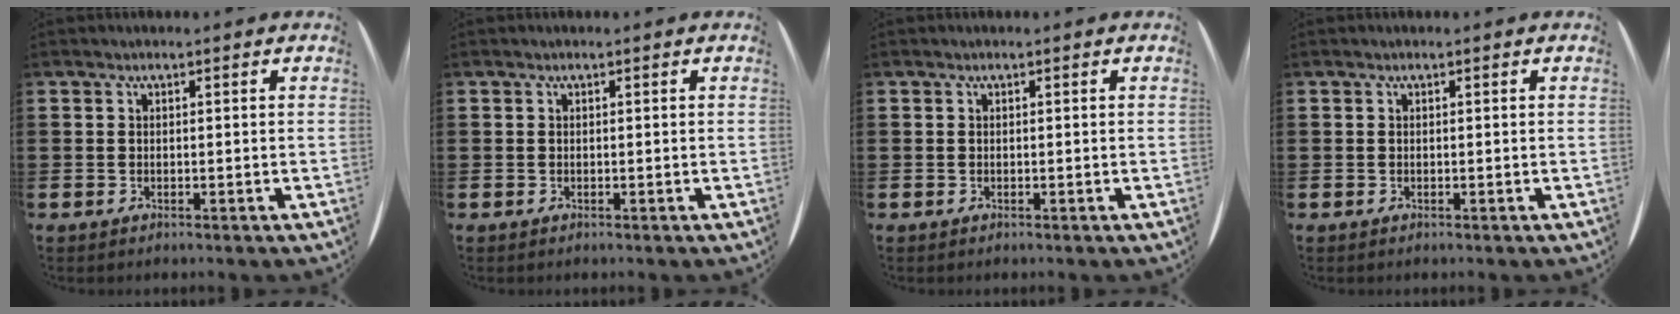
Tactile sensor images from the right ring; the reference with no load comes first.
{"total": 0.0}
{"total": 0.0}
{"total": 0.0}